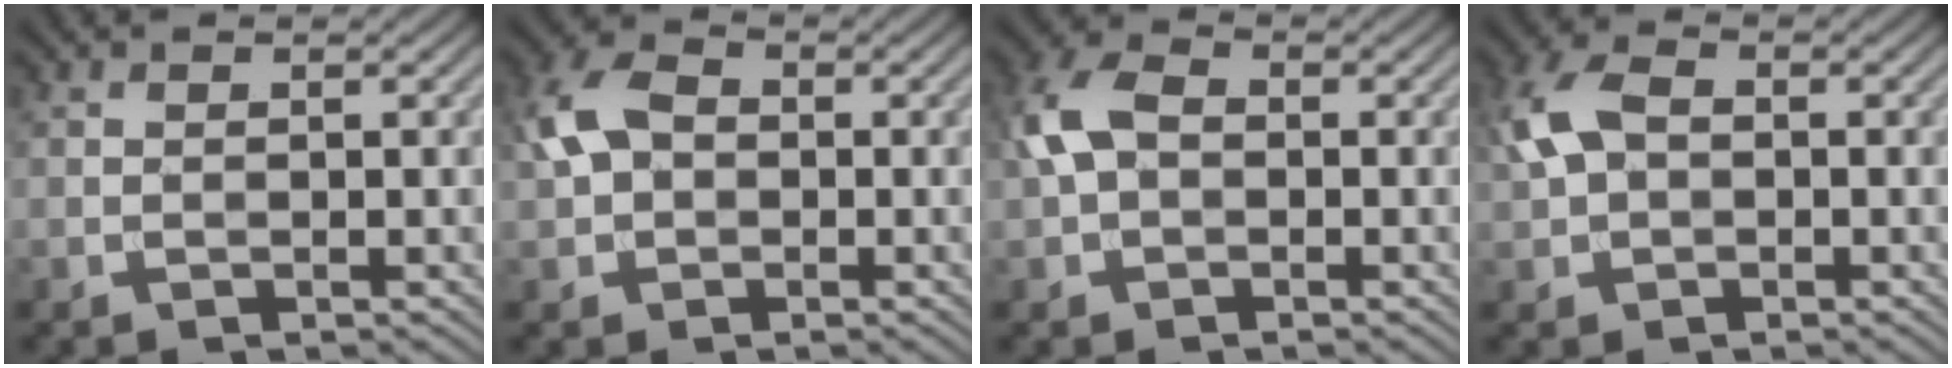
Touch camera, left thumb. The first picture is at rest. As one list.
[{"total": 5.5, "force": [0.4, 4.1, 3.7], "torque": [-0.086, 0.014, -0.002]}, {"total": 5.3, "force": [0.1, 3.7, 3.8], "torque": [-0.090, 0.015, -0.009]}, {"total": 5.5, "force": [0.6, 3.7, 4.0], "torque": [-0.097, 0.014, 0.003]}]